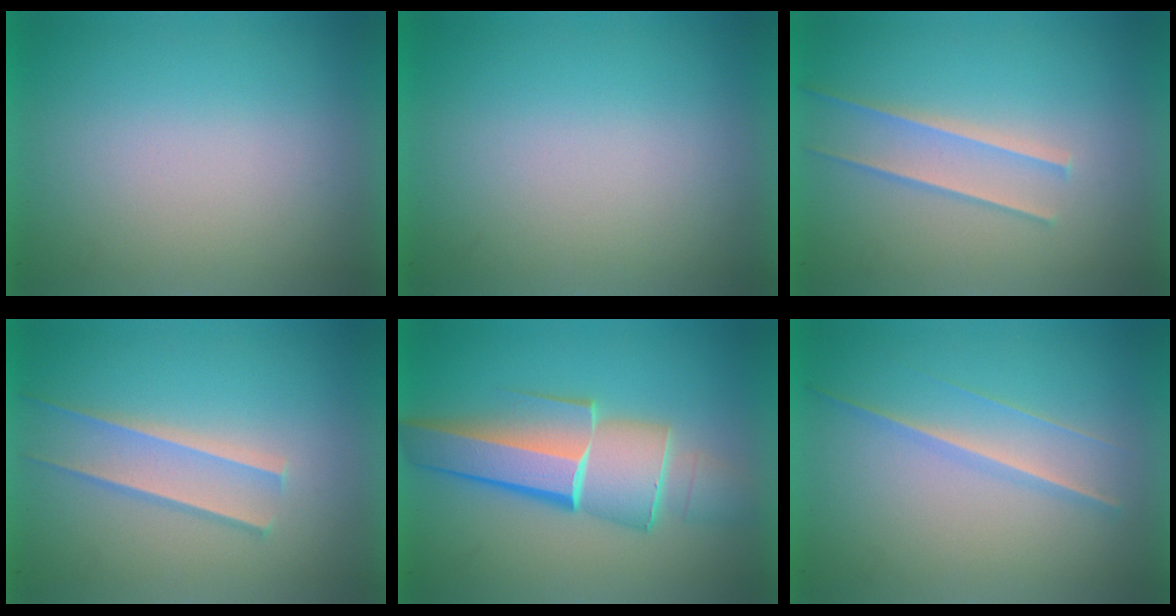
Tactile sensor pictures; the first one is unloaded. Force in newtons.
{"total": 0.0}
{"total": 1.5}
{"total": 1.7}
{"total": 6.7}
{"total": 1.3}